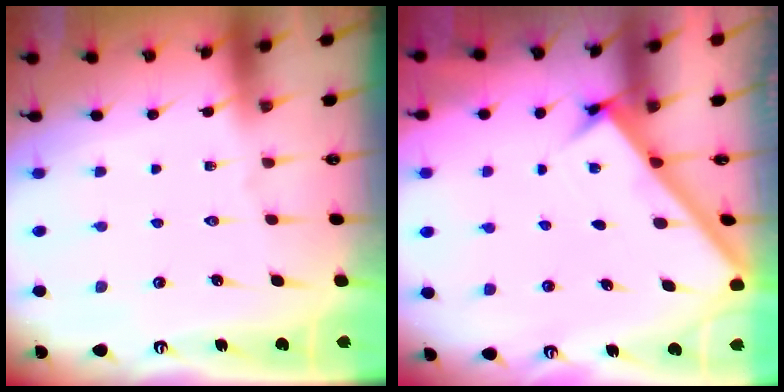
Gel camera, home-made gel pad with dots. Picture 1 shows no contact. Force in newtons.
{"total": 2.5, "press": 2.5, "slide": 0.3}